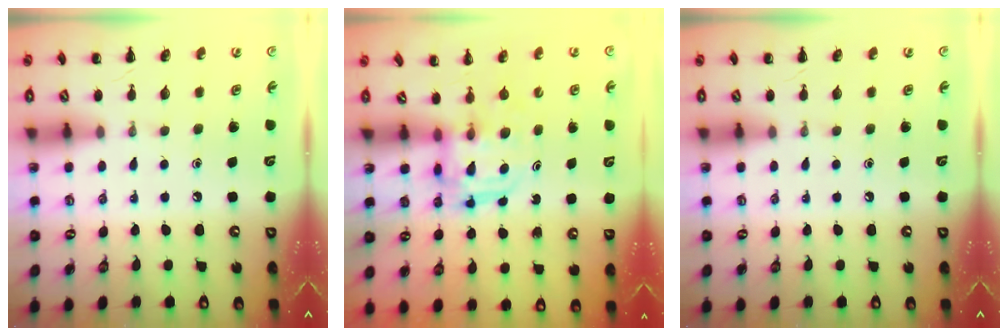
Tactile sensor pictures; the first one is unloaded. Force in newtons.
{"total": 3.2, "press": 3.2, "slide": 0.2}
{"total": 0.0}